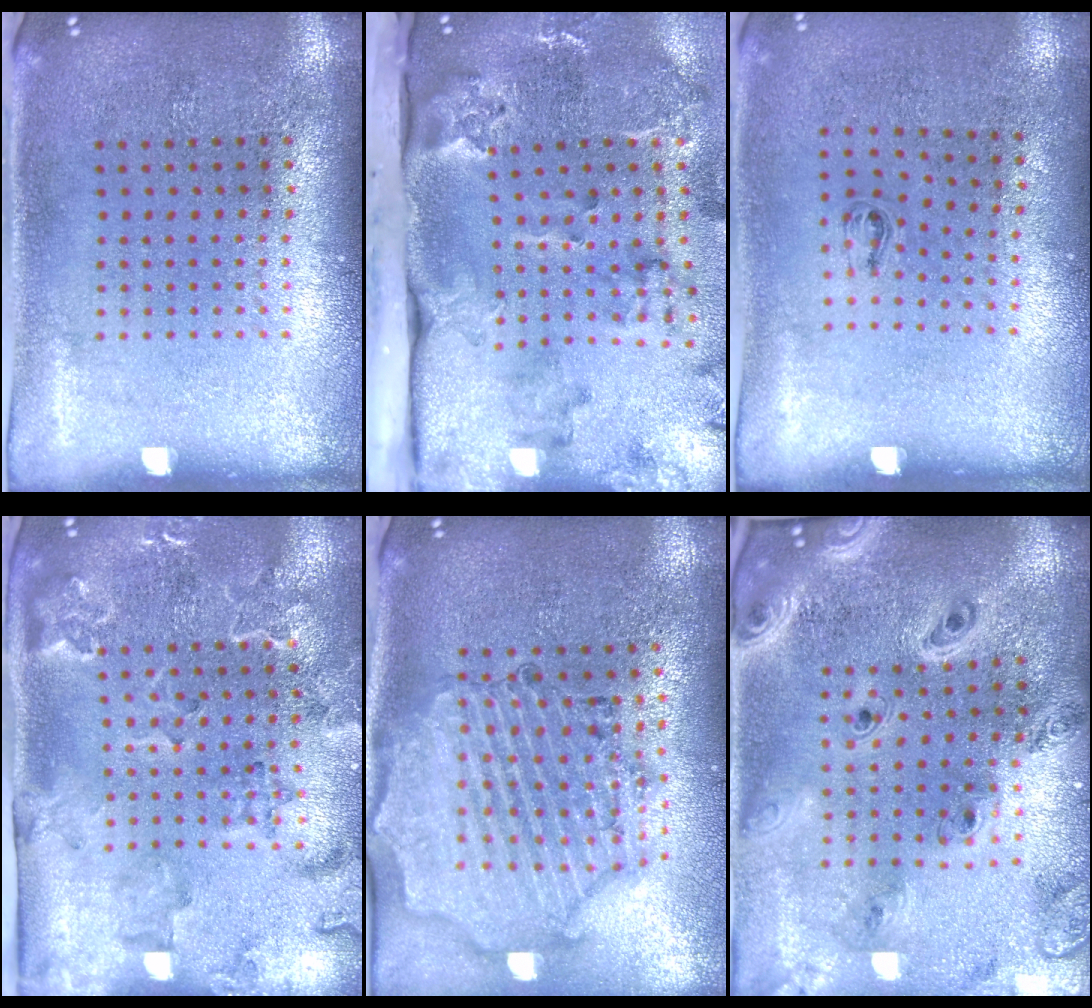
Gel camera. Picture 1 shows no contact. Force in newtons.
{"total": 3.8, "press": 2.7, "slide": 2.6}
{"total": 0.5, "press": 0.3, "slide": 0.5}
{"total": 2.3, "press": 2.3, "slide": 0.4}
{"total": 1.9, "press": 1.8, "slide": 0.4}
{"total": 2.8, "press": 2.4, "slide": 1.4}